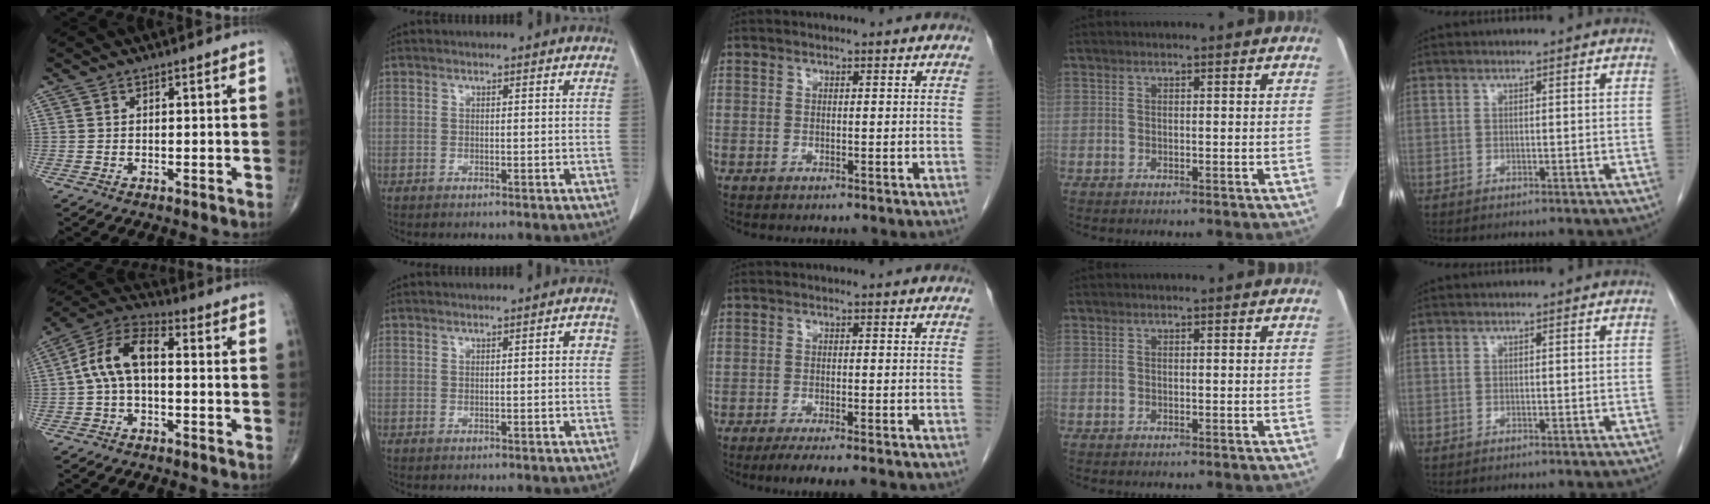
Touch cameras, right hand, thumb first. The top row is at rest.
{"thumb": {"total": 10.0, "force": [-0.2, 5.2, 8.5], "torque": [-0.163, 0.037, -0.013]}, "index": {"total": 1.6, "force": [0.3, 0.6, 1.4], "torque": [-0.013, 0.005, 0.002]}, "middle": {"total": 6.6, "force": [-4.8, 1.0, 4.4], "torque": [-0.053, -0.013, -0.067]}}